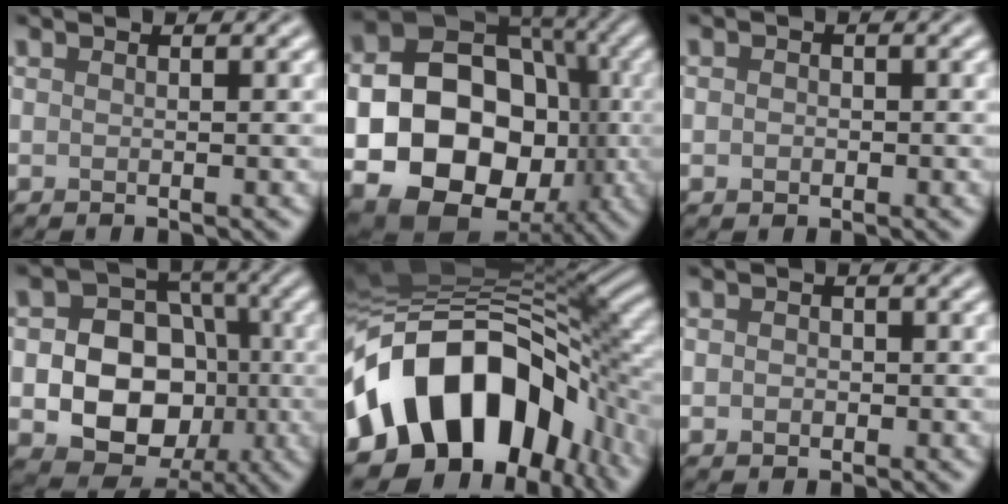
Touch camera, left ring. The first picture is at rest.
{"total": 20.1, "force": [-3.4, 16.7, 10.7], "torque": [-0.172, -0.038, -0.077]}
{"total": 1.1, "force": [-0.1, 1.0, 0.5], "torque": [-0.001, -0.001, -0.008]}
{"total": 9.9, "force": [-1.9, 7.8, 5.7], "torque": [-0.072, -0.001, -0.054]}
{"total": 16.5, "force": [-5.5, 10.3, 11.6], "torque": [-0.193, 0.005, -0.094]}
{"total": 1.5, "force": [-0.1, 1.3, 0.7], "torque": [0.000, 0.002, -0.009]}